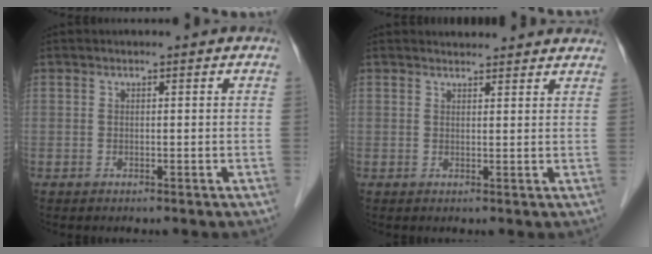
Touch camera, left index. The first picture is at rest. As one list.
[{"total": 6.4, "force": [6.1, 1.3, 1.1], "torque": [-0.007, 0.019, 0.060]}]